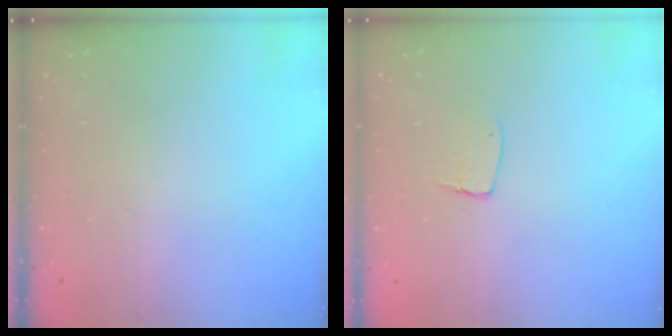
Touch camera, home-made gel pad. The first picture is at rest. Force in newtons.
{"total": 5.5, "press": 5.5, "slide": 0.3}